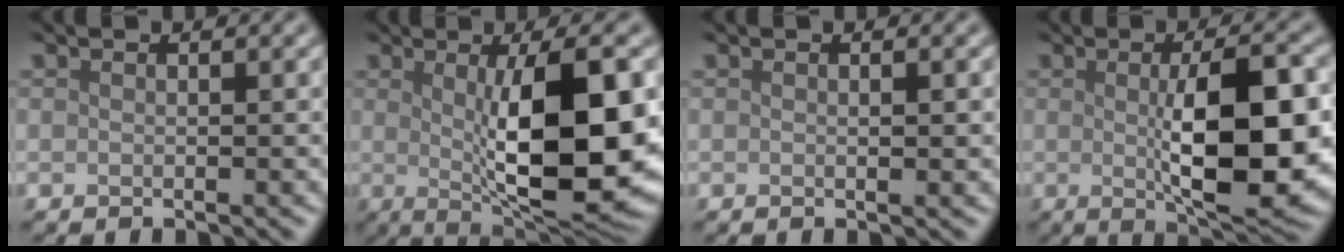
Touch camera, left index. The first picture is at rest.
{"total": 11.4, "force": [-0.5, 3.0, 11.0], "torque": [-0.160, -0.007, 0.001]}
{"total": 0.6, "force": [-0.1, 0.1, 0.6], "torque": [-0.011, 0.000, -0.001]}
{"total": 8.9, "force": [-0.7, 2.3, 8.6], "torque": [-0.129, -0.007, -0.001]}